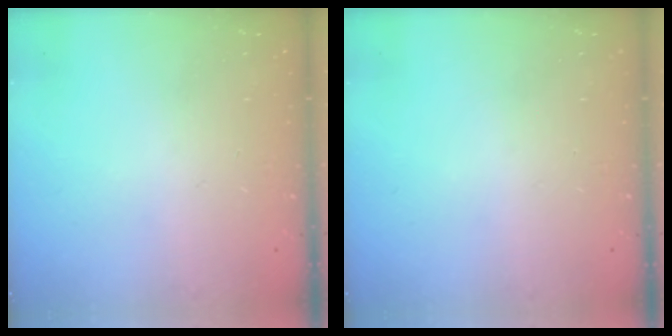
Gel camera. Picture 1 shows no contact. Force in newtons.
{"total": 0.0}